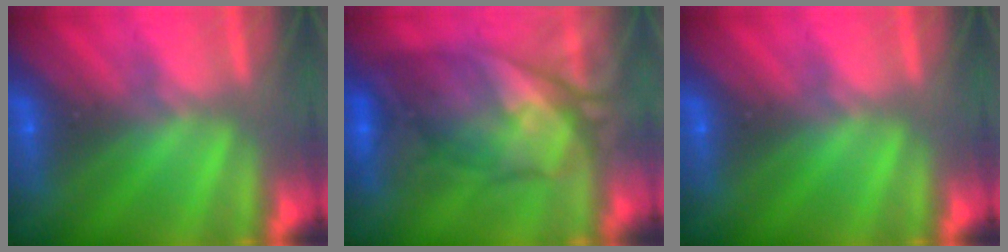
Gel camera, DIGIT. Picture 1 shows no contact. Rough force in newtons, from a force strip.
{"total": 11.8}
{"total": 0.0}